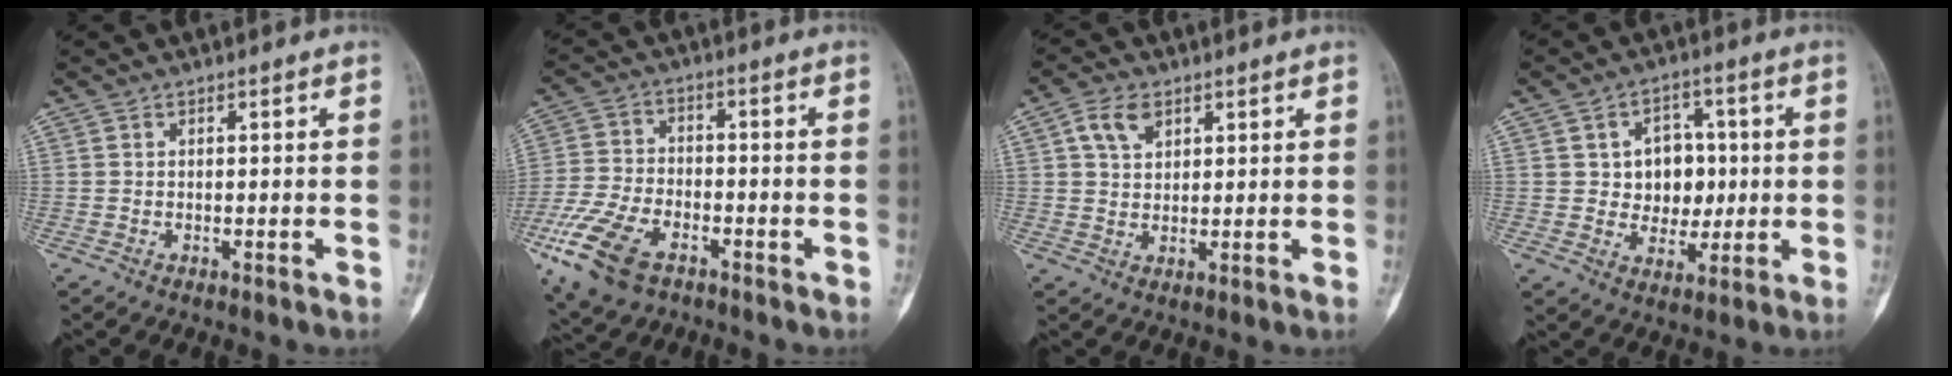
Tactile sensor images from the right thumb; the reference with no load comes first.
{"total": 13.9, "force": [-7.1, 7.8, 9.1], "torque": [-0.188, 0.012, -0.134]}
{"total": 5.4, "force": [2.6, 3.5, 3.2], "torque": [-0.048, -0.005, 0.048]}
{"total": 9.2, "force": [1.0, 7.4, 5.3], "torque": [-0.022, 0.002, 0.018]}